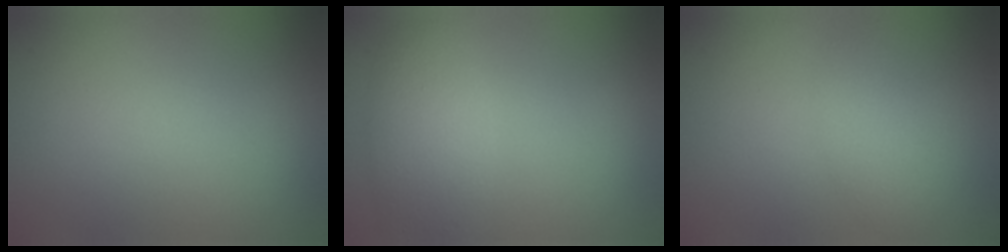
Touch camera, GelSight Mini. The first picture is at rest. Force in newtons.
{"total": 3.8, "press": 3.8, "slide": 0.2}
{"total": 1.7, "press": 1.7, "slide": 0.1}